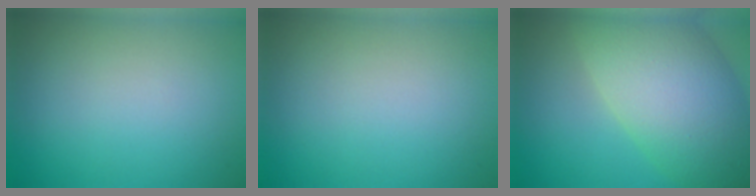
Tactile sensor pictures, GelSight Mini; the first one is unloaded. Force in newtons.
{"total": 0.0}
{"total": 11.8, "press": 11.8, "slide": 0.8}